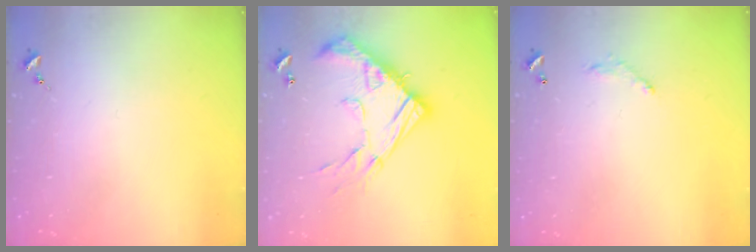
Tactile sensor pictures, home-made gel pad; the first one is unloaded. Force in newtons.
{"total": 20.3, "press": 20.3, "slide": 1.7}
{"total": 6.2, "press": 6.2, "slide": 0.4}